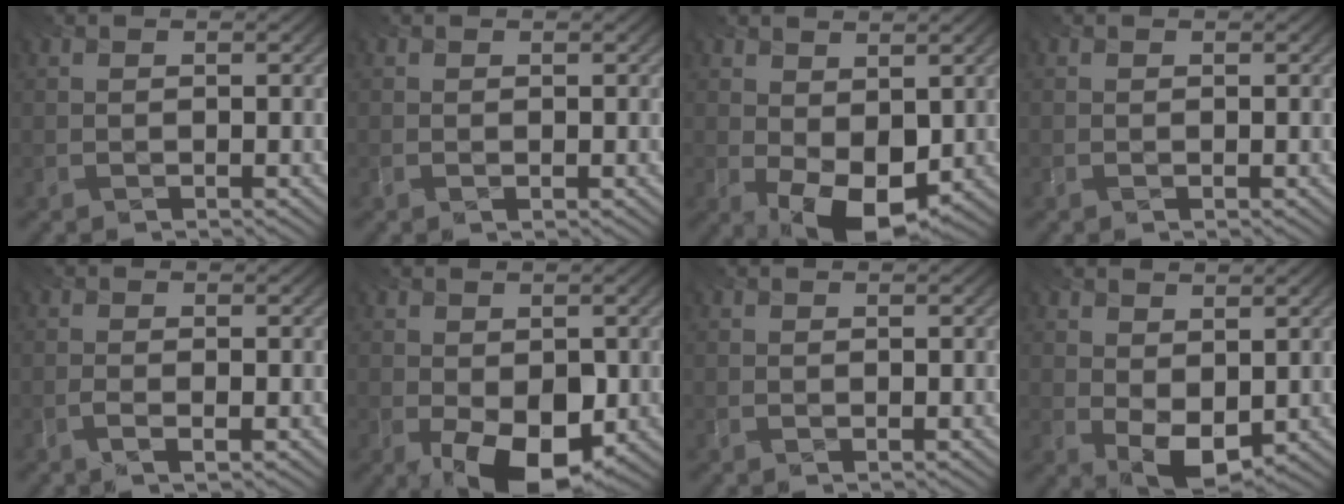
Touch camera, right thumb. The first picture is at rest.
{"total": 0.0}
{"total": 7.9, "force": [-0.4, 4.8, 6.2], "torque": [-0.114, -0.010, 0.002]}
{"total": 0.0}
{"total": 1.3, "force": [-1.0, 0.0, 0.7], "torque": [-0.013, 0.001, -0.018]}
{"total": 8.0, "force": [-2.7, 4.3, 6.1], "torque": [-0.108, -0.012, -0.041]}
{"total": 0.0}
{"total": 5.2, "force": [0.5, 3.2, 4.1], "torque": [-0.085, -0.003, 0.015]}